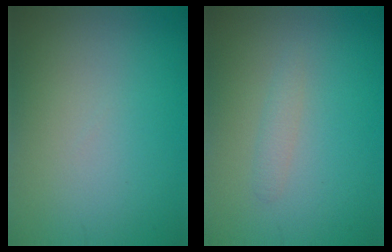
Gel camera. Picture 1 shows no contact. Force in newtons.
{"total": 1.1, "press": 1.1, "slide": 0.0}